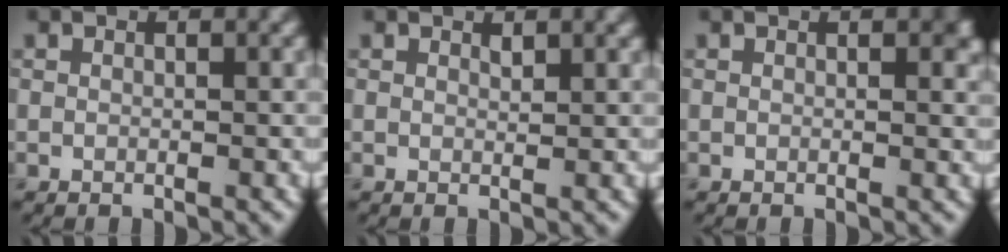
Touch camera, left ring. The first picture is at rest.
{"total": 0.6, "force": [0.5, 0.1, 0.3], "torque": [-0.004, -0.004, 0.010]}
{"total": 1.2, "force": [0.5, 0.4, 1.1], "torque": [-0.009, -0.002, 0.008]}